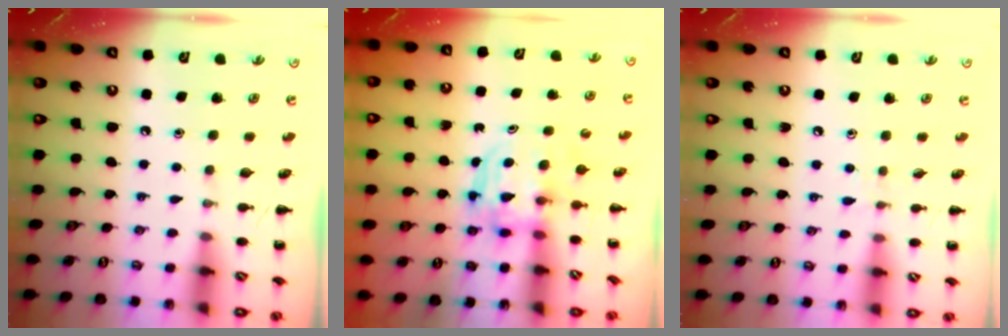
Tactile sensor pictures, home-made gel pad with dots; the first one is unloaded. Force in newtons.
{"total": 3.8, "press": 3.8, "slide": 0.2}
{"total": 2.9, "press": 2.6, "slide": 1.2}